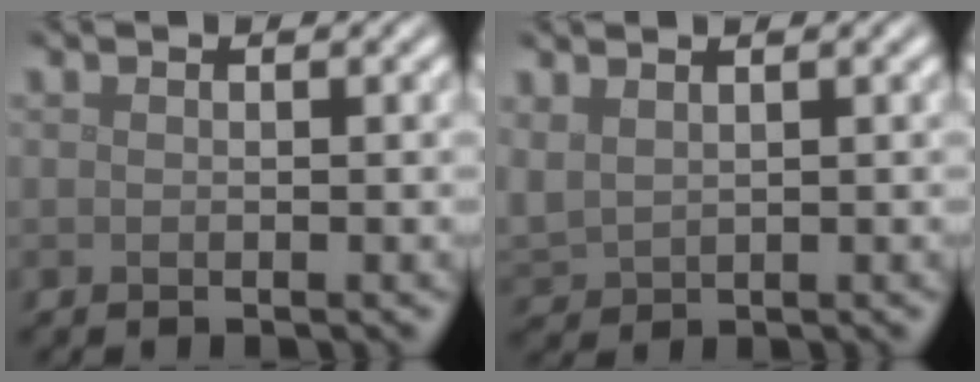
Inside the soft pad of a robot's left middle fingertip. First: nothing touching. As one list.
[{"total": 2.1, "force": [1.4, 1.1, 1.2], "torque": [-0.036, 0.005, 0.037]}]